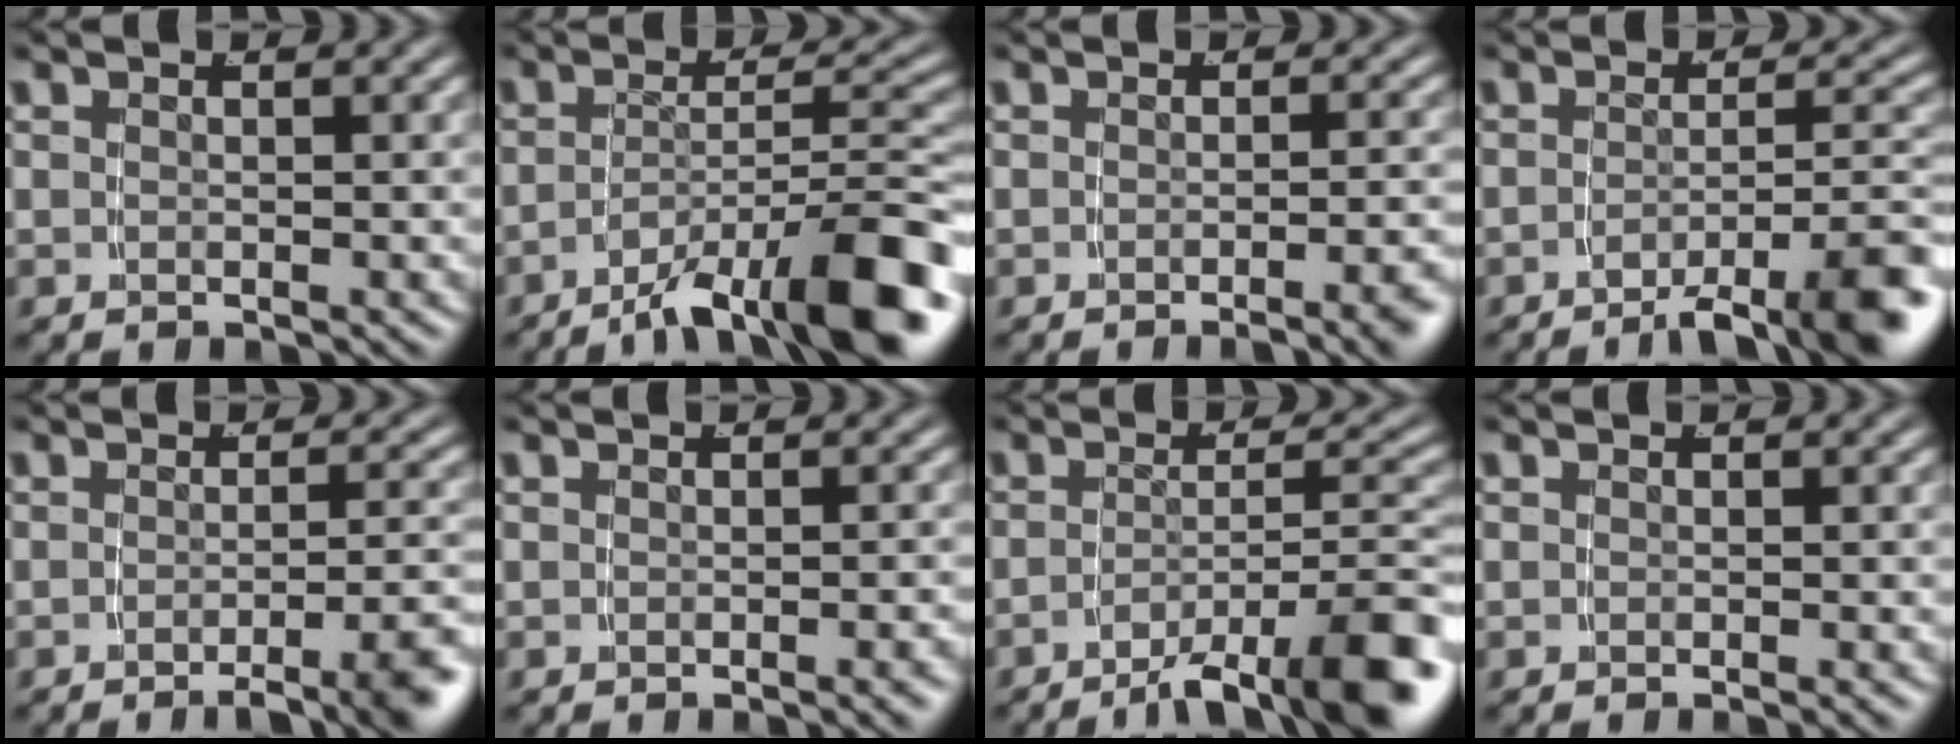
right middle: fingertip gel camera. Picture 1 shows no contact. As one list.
[{"total": 8.6, "force": [-5.1, 1.7, 6.7], "torque": [-0.088, -0.006, -0.074]}, {"total": 2.8, "force": [-2.0, -0.2, 1.9], "torque": [-0.017, 0.010, -0.037]}, {"total": 7.3, "force": [-4.8, 1.2, 5.3], "torque": [-0.062, -0.004, -0.075]}, {"total": 5.4, "force": [-3.6, 0.6, 3.9], "torque": [-0.036, 0.005, -0.060]}, {"total": 0.9, "force": [-0.7, -0.2, 0.6], "torque": [-0.010, 0.007, -0.013]}, {"total": 7.9, "force": [-5.0, 1.6, 5.9], "torque": [-0.075, -0.009, -0.073]}, {"total": 0.6, "force": [-0.4, -0.1, 0.4], "torque": [-0.005, 0.006, -0.009]}]